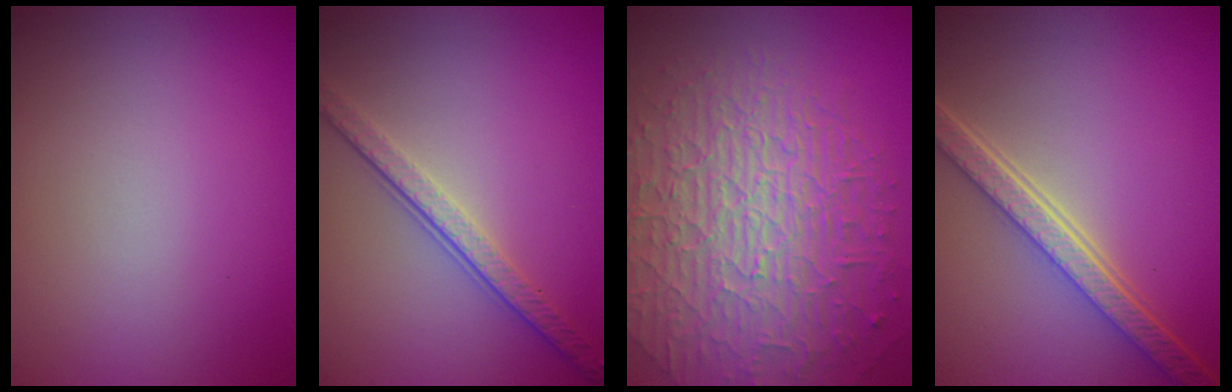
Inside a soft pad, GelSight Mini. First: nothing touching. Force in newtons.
{"total": 3.9, "press": 2.8, "slide": 2.7}
{"total": 10.1, "press": 6.5, "slide": 7.7}
{"total": 5.4, "press": 4.2, "slide": 3.4}